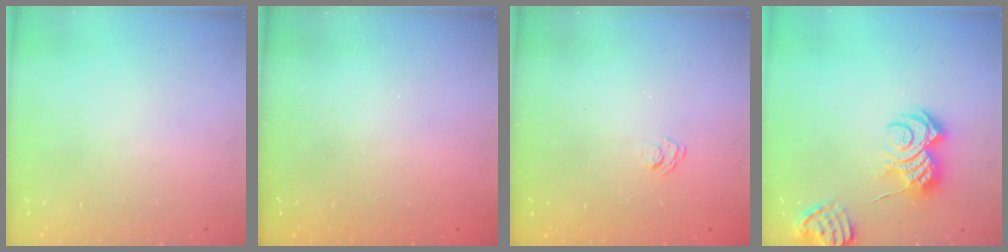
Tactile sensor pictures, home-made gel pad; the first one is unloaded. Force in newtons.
{"total": 2.3, "press": 2.2, "slide": 0.7}
{"total": 2.4, "press": 2.0, "slide": 1.2}
{"total": 9.6, "press": 9.5, "slide": 1.4}